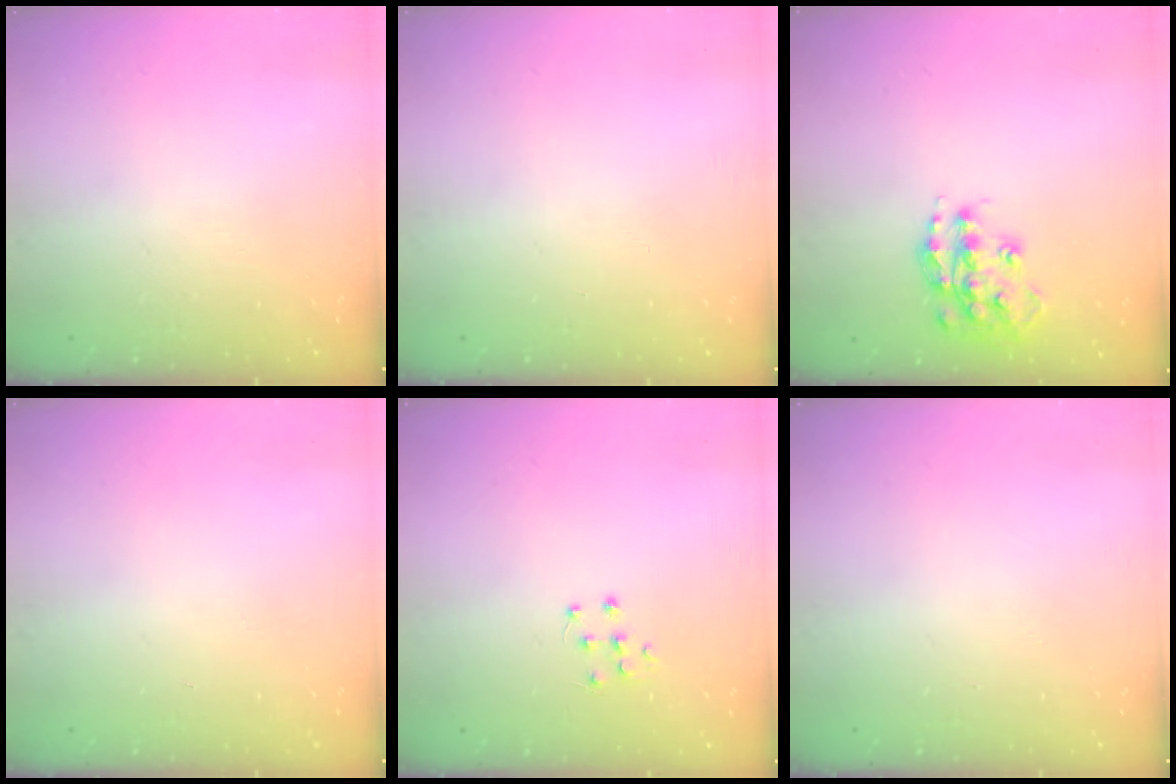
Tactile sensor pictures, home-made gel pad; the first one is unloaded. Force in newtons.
{"total": 0.0}
{"total": 14.6, "press": 14.6, "slide": 0.8}
{"total": 0.0}
{"total": 6.2, "press": 6.2, "slide": 0.4}
{"total": 0.0}